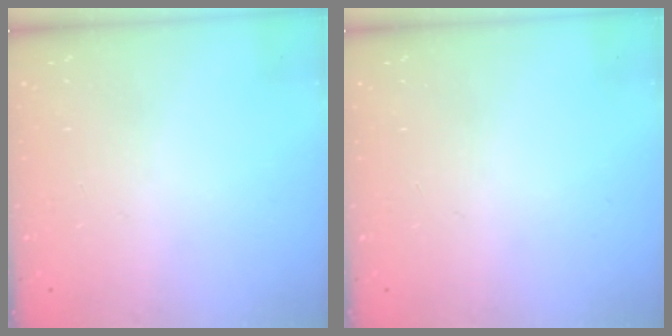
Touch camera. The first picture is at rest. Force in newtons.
{"total": 0.0}